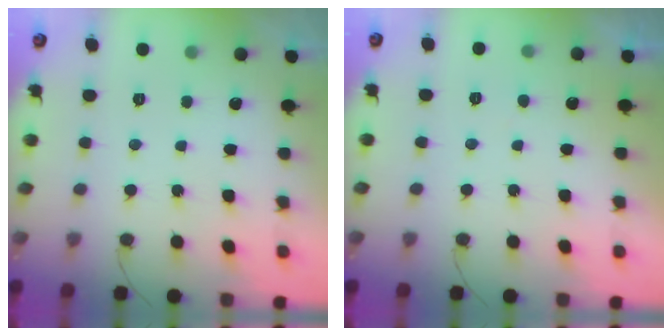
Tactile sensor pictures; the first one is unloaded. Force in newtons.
{"total": 2.7, "press": 2.7, "slide": 0.2}